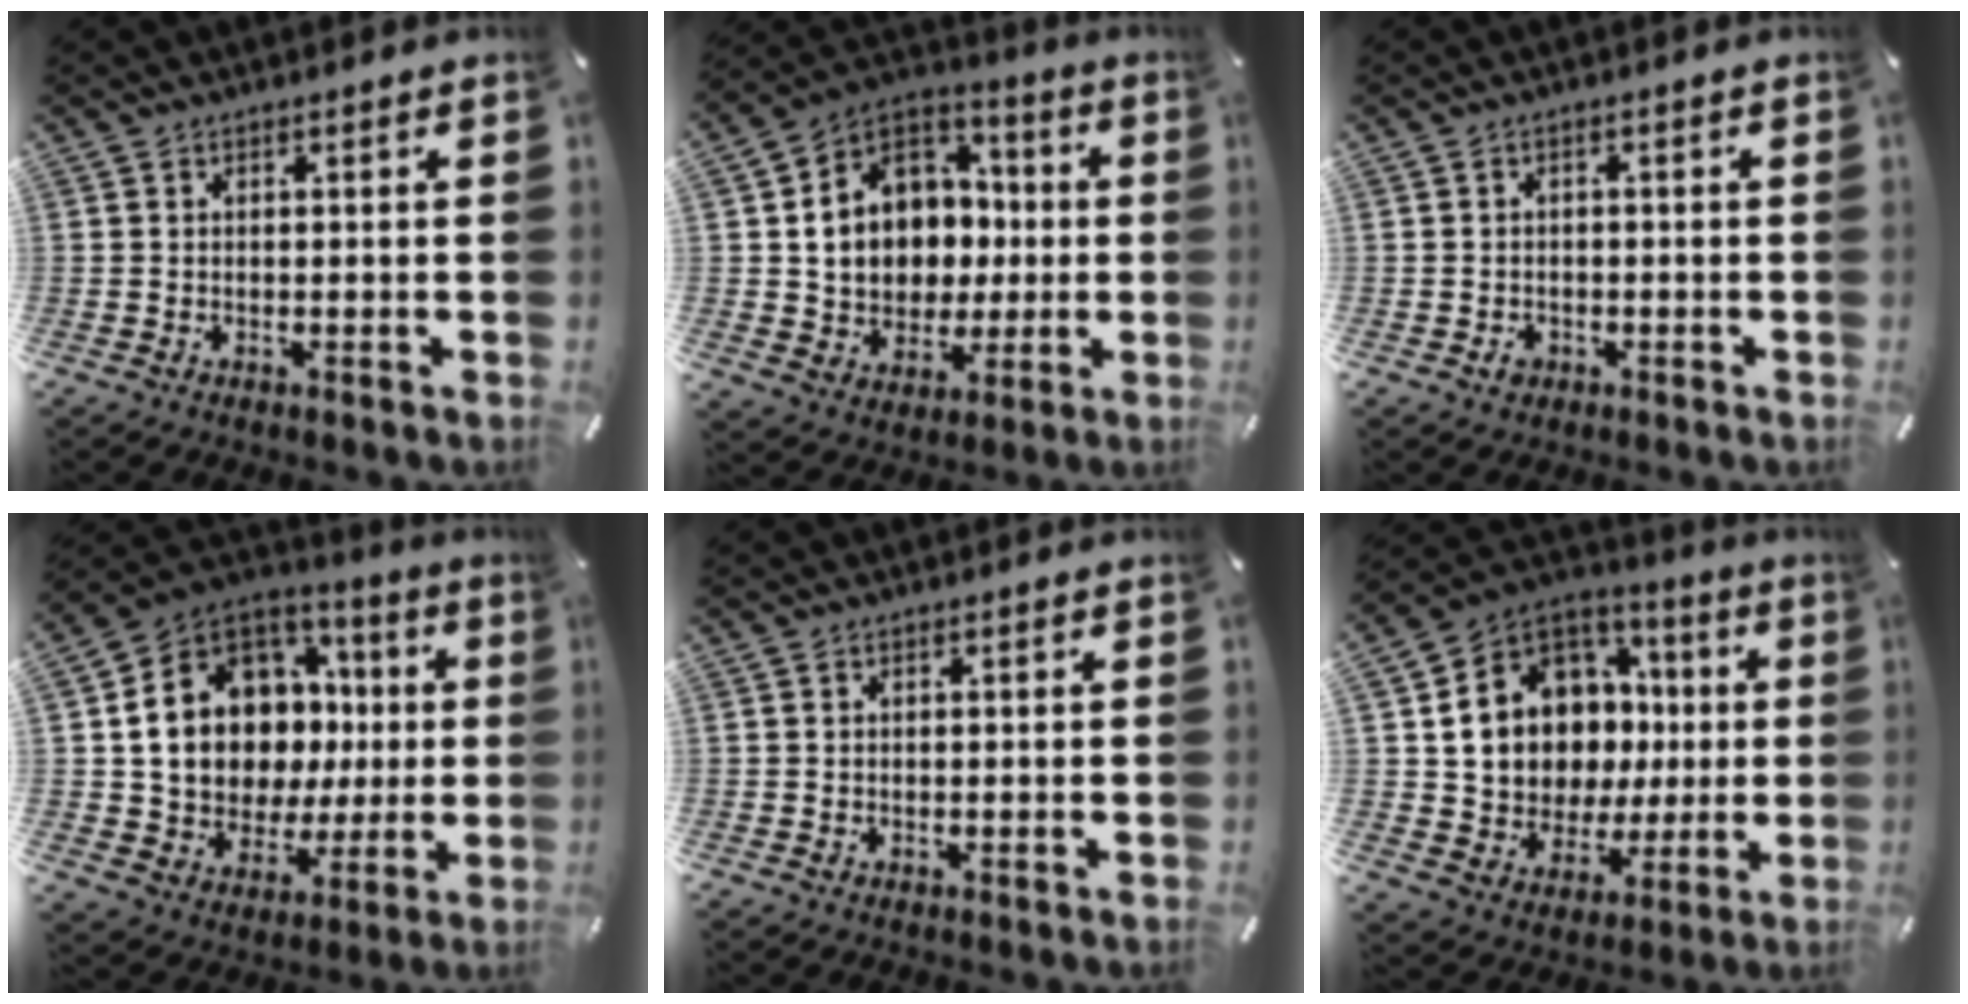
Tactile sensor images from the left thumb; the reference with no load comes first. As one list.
[{"total": 13.1, "force": [0.0, 12.0, 5.1], "torque": [-0.110, -0.011, 0.008]}, {"total": 2.1, "force": [-0.7, 1.8, 0.8], "torque": [-0.016, 0.005, -0.015]}, {"total": 15.6, "force": [2.0, 13.4, 7.8], "torque": [-0.148, -0.027, 0.051]}, {"total": 0.0}, {"total": 13.8, "force": [1.8, 12.5, 5.5], "torque": [-0.110, -0.021, 0.051]}]